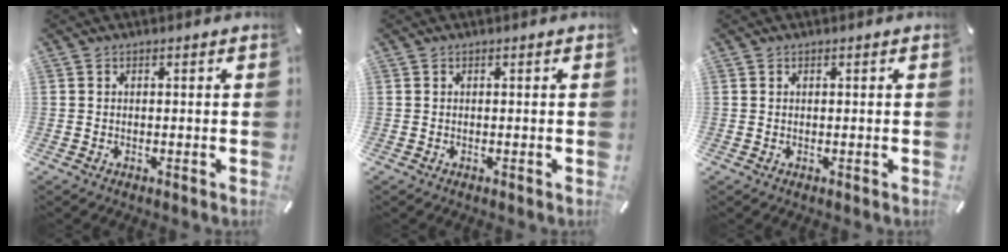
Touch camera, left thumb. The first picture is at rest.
{"total": 0.0}
{"total": 0.0}